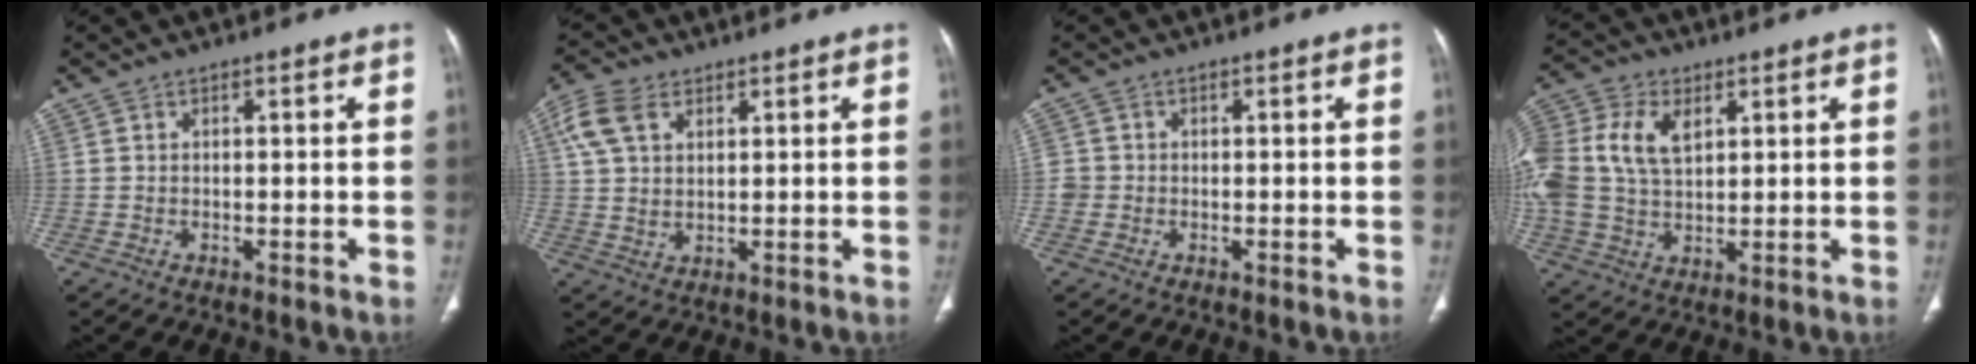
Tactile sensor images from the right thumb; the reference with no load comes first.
{"total": 7.9, "force": [3.6, 4.8, 5.2], "torque": [-0.110, -0.001, 0.073]}
{"total": 1.9, "force": [-0.3, 1.8, 0.2], "torque": [0.006, 0.006, -0.007]}
{"total": 17.8, "force": [5.0, 11.9, 12.2], "torque": [-0.296, 0.018, 0.096]}